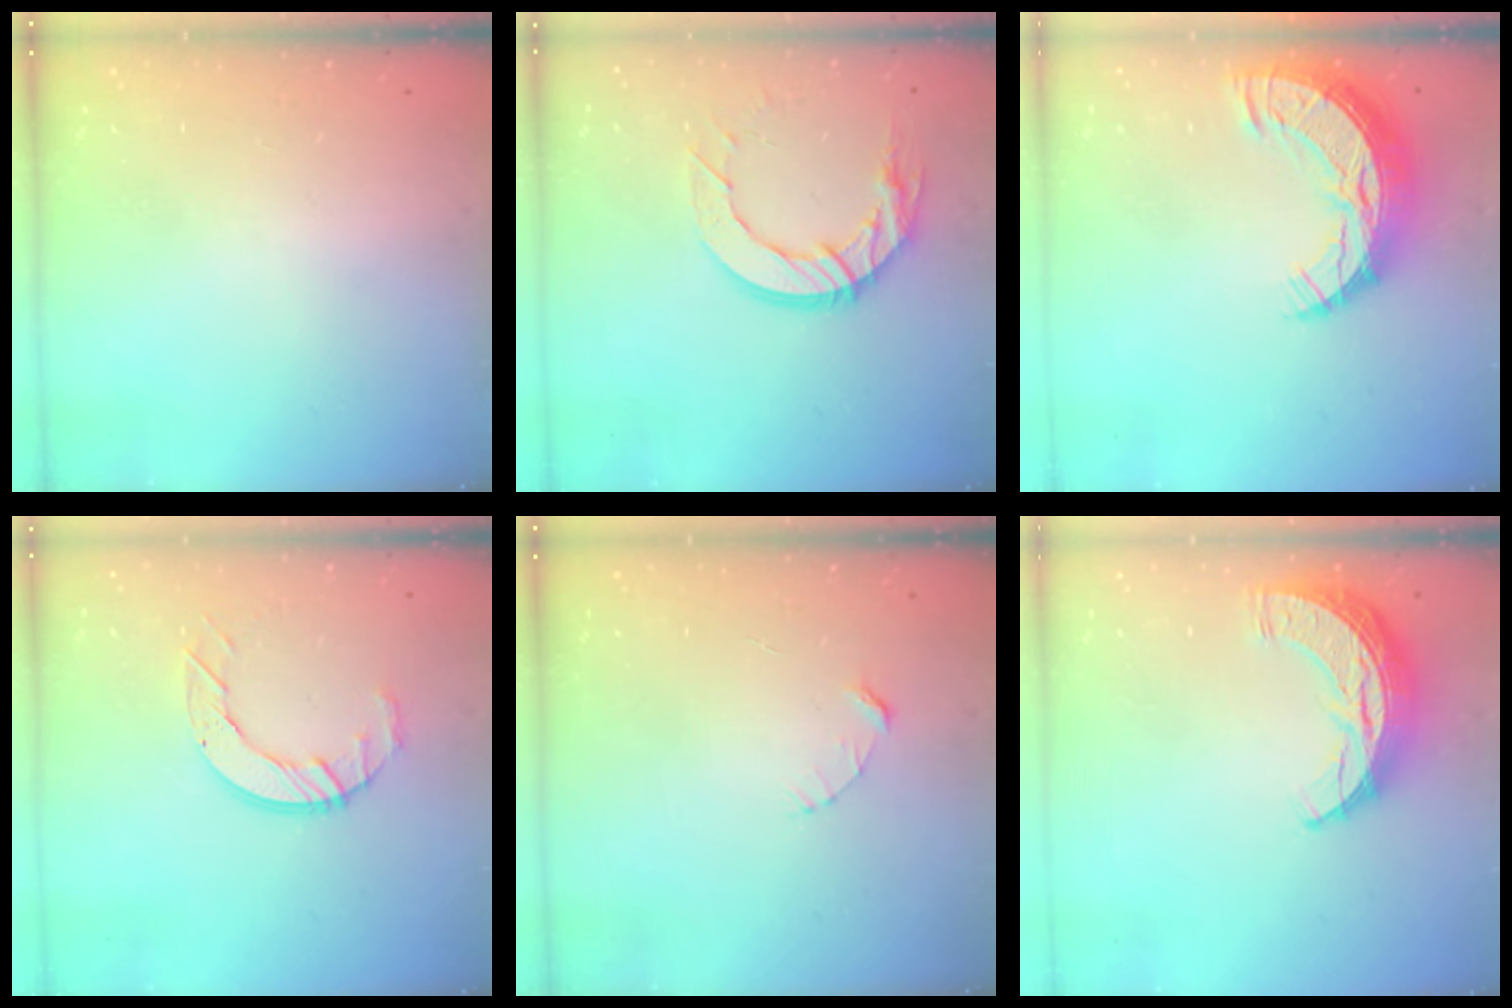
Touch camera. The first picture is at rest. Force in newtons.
{"total": 12.1, "press": 12.1, "slide": 0.8}
{"total": 14.4, "press": 14.3, "slide": 1.2}
{"total": 7.4, "press": 7.4, "slide": 0.5}
{"total": 2.7, "press": 2.7, "slide": 0.3}
{"total": 11.3, "press": 11.2, "slide": 0.7}